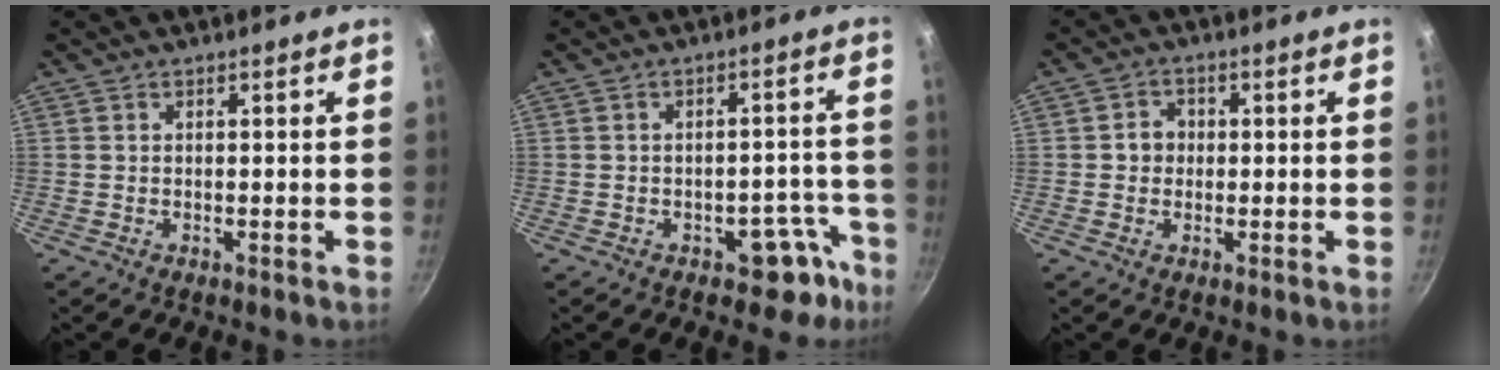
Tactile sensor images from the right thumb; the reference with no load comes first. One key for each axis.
{"total": 7.0, "fx": -4.2, "fy": 4.0, "fz": 4.0, "tx": -0.019, "ty": 0.043, "tz": -0.048}
{"total": 3.3, "fx": 0.0, "fy": 3.0, "fz": 1.4, "tx": -0.006, "ty": 0.009, "tz": -0.005}